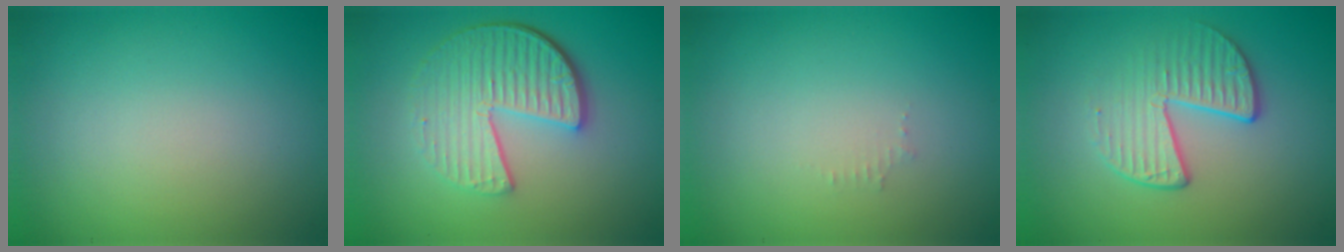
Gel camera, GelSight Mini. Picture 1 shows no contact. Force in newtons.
{"total": 6.1, "press": 4.3, "slide": 4.3}
{"total": 0.6, "press": 0.6, "slide": 0.1}
{"total": 3.4, "press": 2.8, "slide": 2.0}